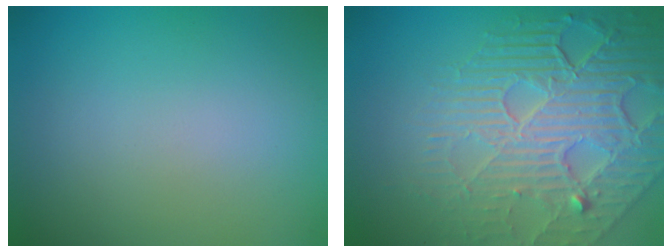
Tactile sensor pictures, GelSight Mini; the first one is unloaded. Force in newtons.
{"total": 8.6, "press": 5.8, "slide": 6.4}